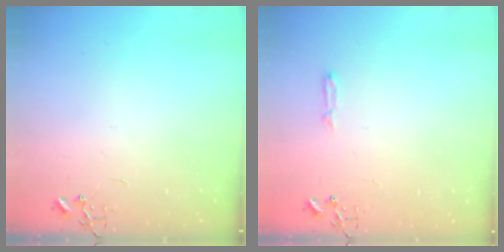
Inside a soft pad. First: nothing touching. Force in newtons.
{"total": 4.8, "press": 4.8, "slide": 0.5}